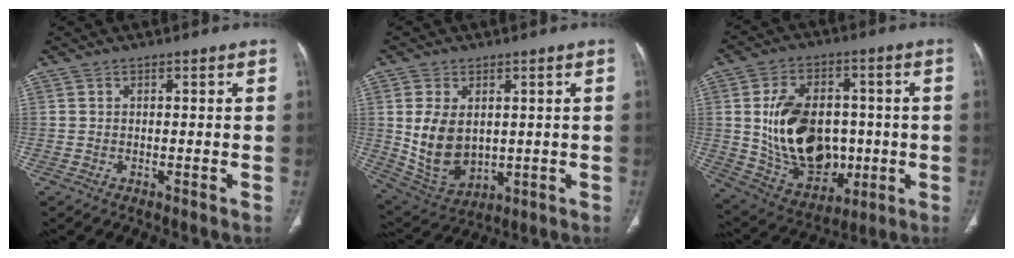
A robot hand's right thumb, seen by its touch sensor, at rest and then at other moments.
{"total": 11.3, "force": [1.1, 7.7, 8.2], "torque": [-0.140, -0.013, 0.047]}
{"total": 20.6, "force": [-0.6, 14.2, 15.0], "torque": [-0.220, 0.007, 0.018]}